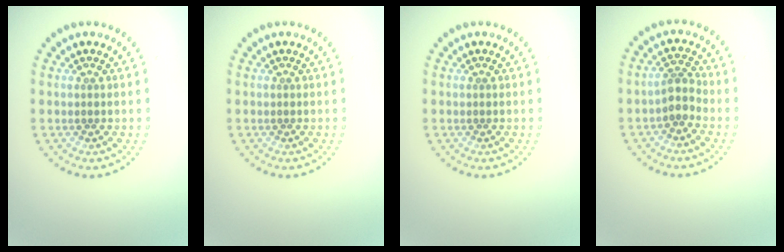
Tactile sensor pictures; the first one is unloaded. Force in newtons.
{"total": 0.0}
{"total": 0.0}
{"total": 2.1, "press": 1.7, "slide": 1.2}